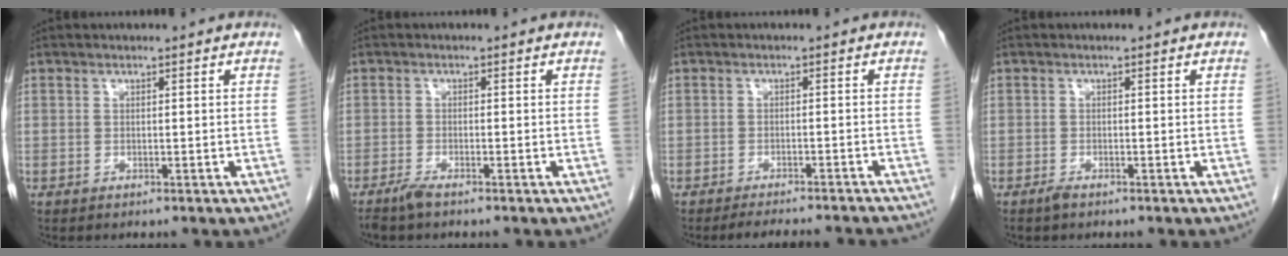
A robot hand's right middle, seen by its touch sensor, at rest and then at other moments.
{"total": 1.8, "force": [-1.5, 0.0, 1.0], "torque": [-0.028, -0.005, -0.031]}
{"total": 10.6, "force": [-9.9, 0.8, 3.5], "torque": [-0.040, -0.005, -0.119]}
{"total": 1.0, "force": [-0.8, 0.2, 0.5], "torque": [-0.015, -0.002, -0.014]}